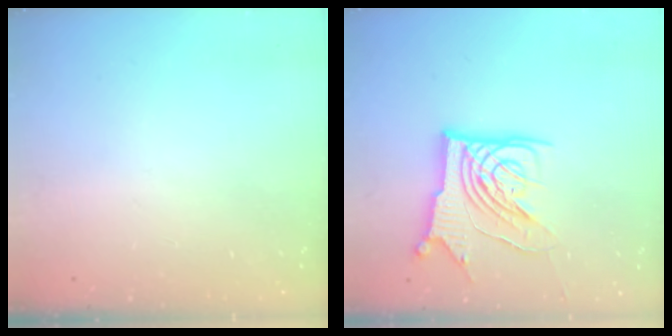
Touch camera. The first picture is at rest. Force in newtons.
{"total": 13.3, "press": 13.1, "slide": 1.9}